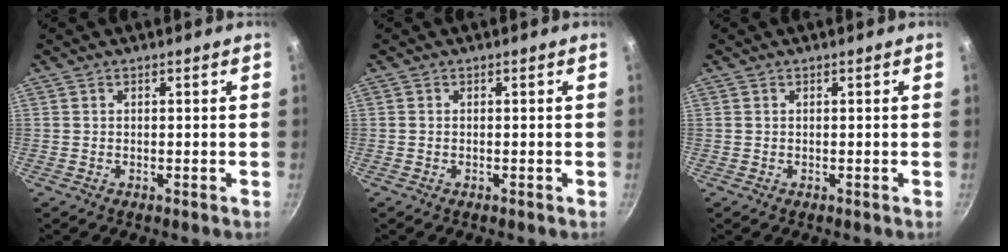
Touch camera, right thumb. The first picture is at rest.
{"total": 0.0}
{"total": 0.0}